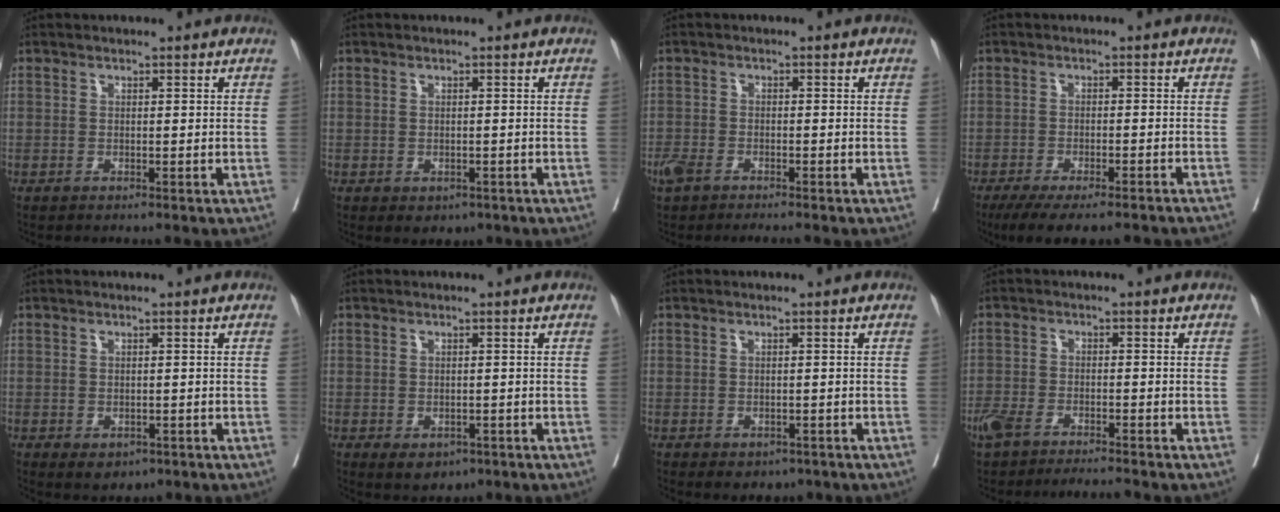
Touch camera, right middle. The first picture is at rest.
{"total": 2.8, "force": [-1.6, 1.9, 1.3], "torque": [-0.009, -0.002, -0.013]}
{"total": 5.0, "force": [-3.9, 1.6, 2.8], "torque": [-0.051, -0.008, -0.065]}
{"total": 12.8, "force": [-10.6, 2.1, 6.7], "torque": [-0.094, -0.019, -0.147]}
{"total": 3.1, "force": [-1.6, 2.1, 1.7], "torque": [-0.018, -0.003, -0.011]}
{"total": 3.9, "force": [-2.1, 2.6, 2.1], "torque": [-0.022, -0.003, -0.019]}
{"total": 3.6, "force": [-2.3, 2.3, 1.5], "torque": [-0.008, 0.001, -0.024]}
{"total": 6.8, "force": [-5.7, 1.6, 3.4], "torque": [-0.063, -0.003, -0.100]}